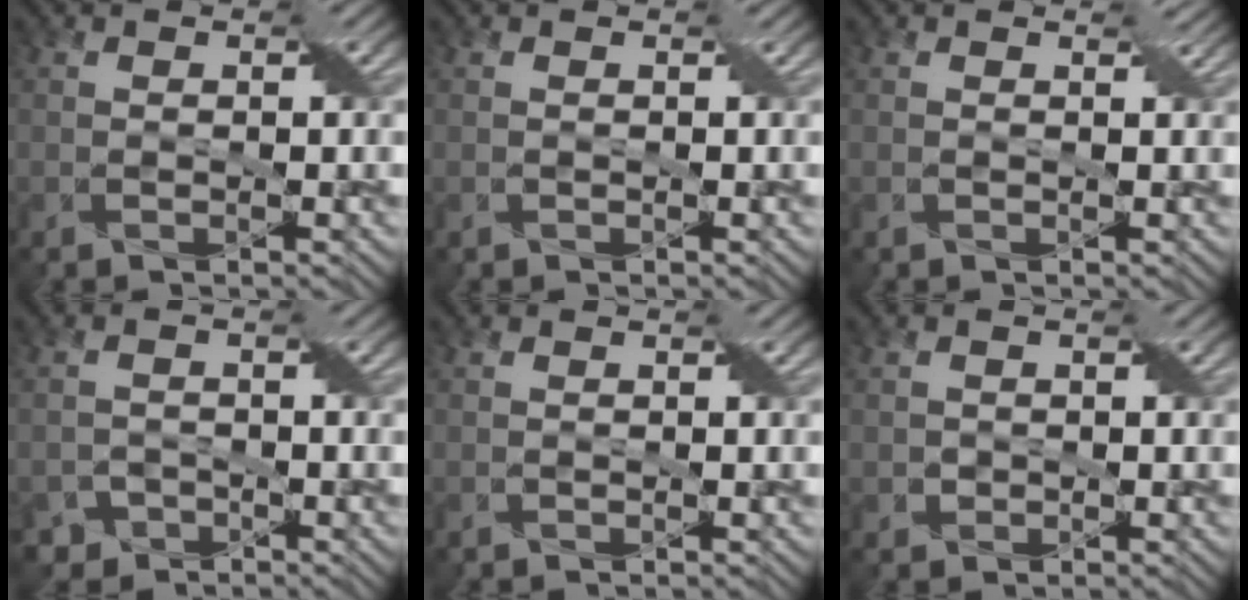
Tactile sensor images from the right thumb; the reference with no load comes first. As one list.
[{"total": 0.0}, {"total": 0.6, "force": [0.5, 0.1, 0.2], "torque": [-0.007, -0.002, 0.011]}, {"total": 2.5, "force": [-2.1, 1.4, 0.1], "torque": [-0.001, 0.002, -0.039]}, {"total": 0.0}, {"total": 1.1, "force": [-0.2, 1.0, 0.1], "torque": [-0.006, -0.004, -0.005]}]